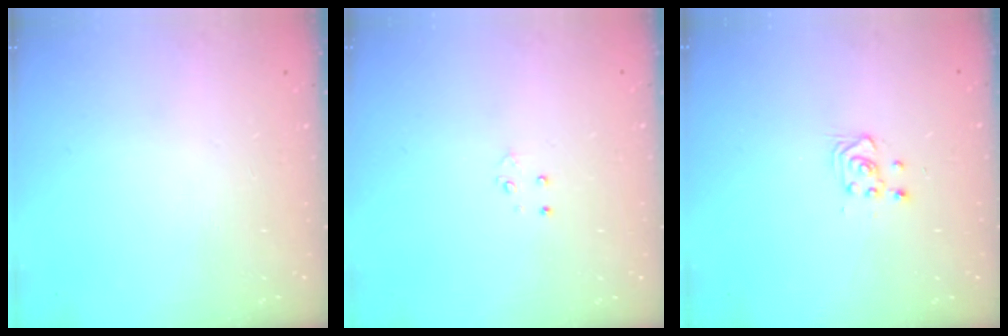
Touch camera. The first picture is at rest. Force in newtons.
{"total": 3.3, "press": 3.2, "slide": 0.4}
{"total": 3.6, "press": 3.5, "slide": 0.8}